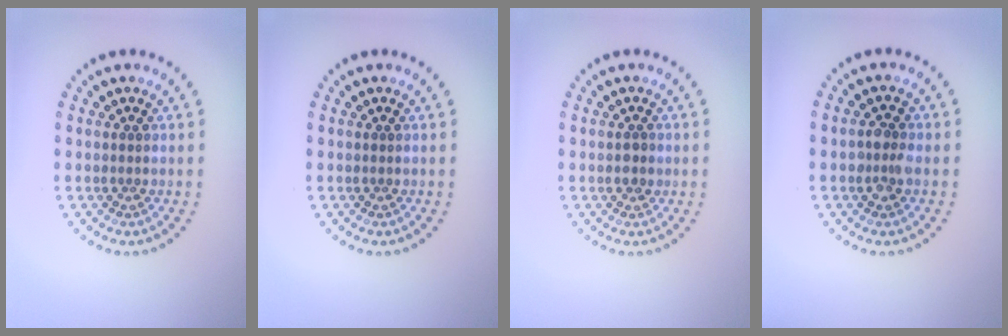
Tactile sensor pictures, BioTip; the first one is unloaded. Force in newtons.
{"total": 0.0}
{"total": 1.2, "press": 1.1, "slide": 0.2}
{"total": 2.0, "press": 1.9, "slide": 0.2}